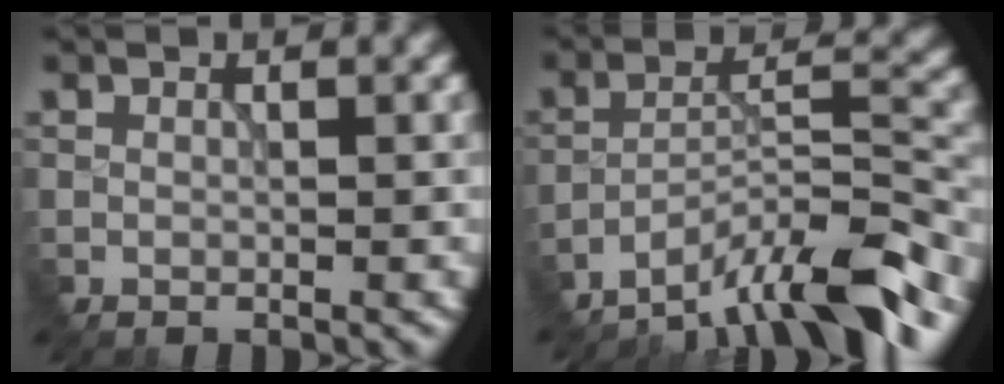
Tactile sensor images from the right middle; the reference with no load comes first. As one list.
[{"total": 9.6, "force": [-7.7, 1.1, 5.5], "torque": [-0.081, 0.015, -0.132]}]